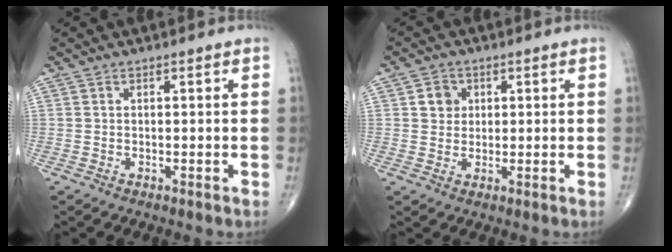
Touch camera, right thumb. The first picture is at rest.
{"total": 3.7, "force": [1.0, 3.3, 1.3], "torque": [-0.003, -0.001, 0.013]}